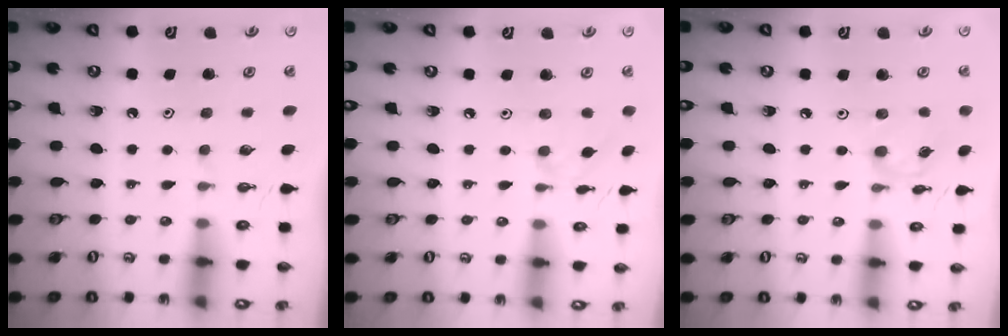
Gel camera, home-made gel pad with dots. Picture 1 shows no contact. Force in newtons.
{"total": 3.4, "press": 3.3, "slide": 0.7}
{"total": 5.0, "press": 5.0, "slide": 0.2}